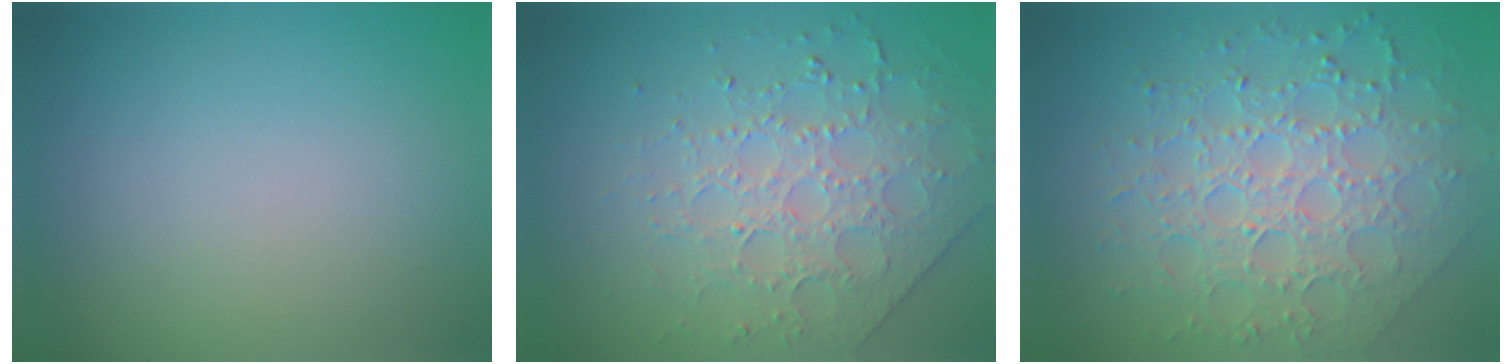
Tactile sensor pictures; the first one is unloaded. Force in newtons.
{"total": 3.8, "press": 3.7, "slide": 0.7}
{"total": 7.8, "press": 5.6, "slide": 5.4}